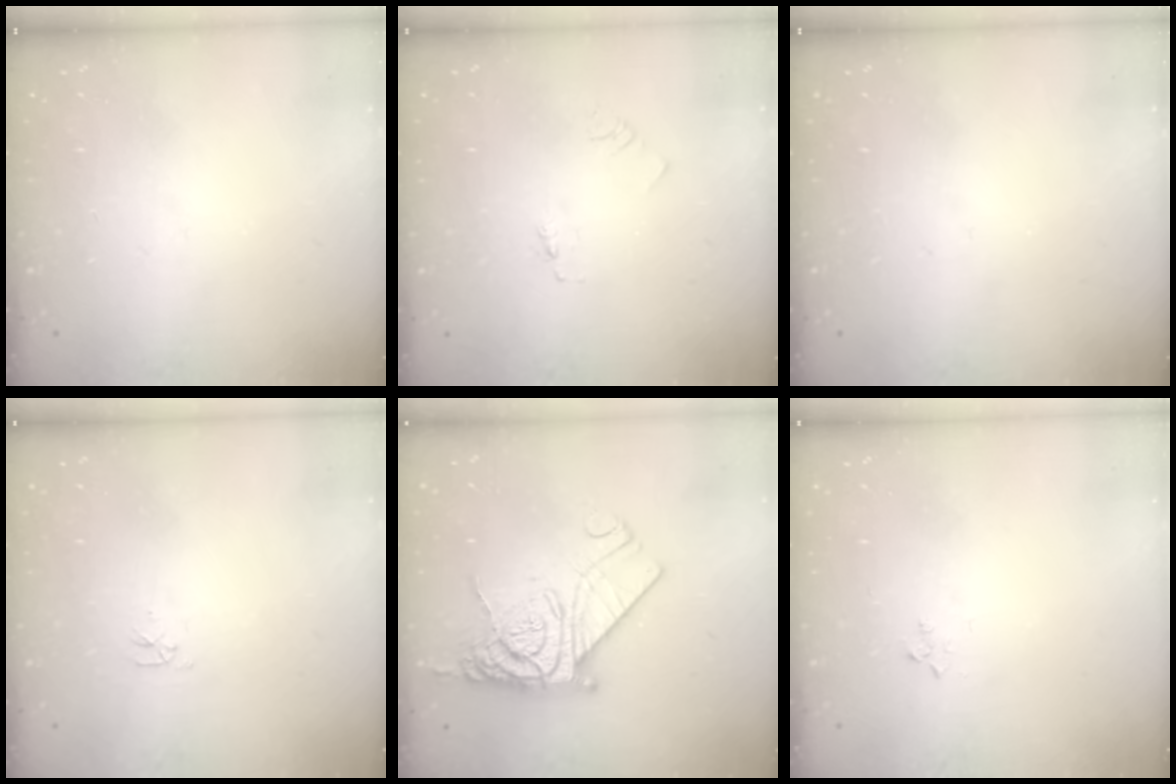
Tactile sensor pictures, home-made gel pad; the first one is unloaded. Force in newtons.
{"total": 1.8, "press": 1.8, "slide": 0.2}
{"total": 0.0}
{"total": 2.8, "press": 2.7, "slide": 0.4}
{"total": 16.9, "press": 16.8, "slide": 1.7}
{"total": 2.9, "press": 2.8, "slide": 0.4}